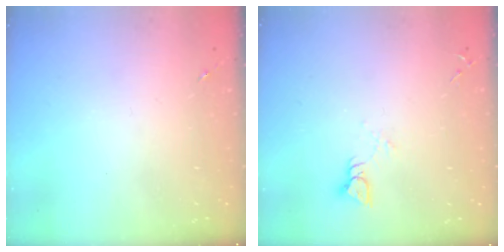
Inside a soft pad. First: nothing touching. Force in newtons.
{"total": 3.6, "press": 3.6, "slide": 0.4}